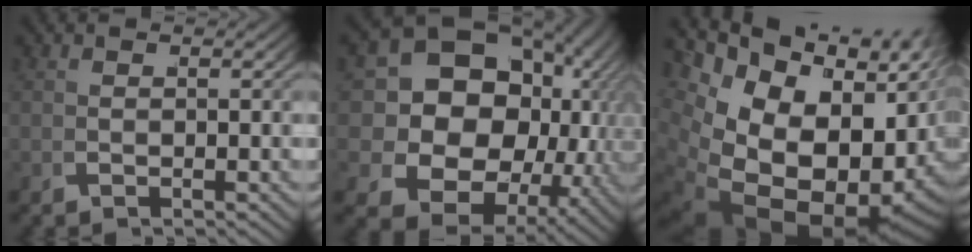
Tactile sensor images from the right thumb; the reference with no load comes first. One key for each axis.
{"total": 23.5, "fx": 0.9, "fy": 17.6, "fz": 15.5, "tx": -0.284, "ty": -0.050, "tz": 0.017}
{"total": 22.8, "fx": -1.9, "fy": 15.7, "fz": 16.5, "tx": -0.324, "ty": -0.060, "tz": -0.002}